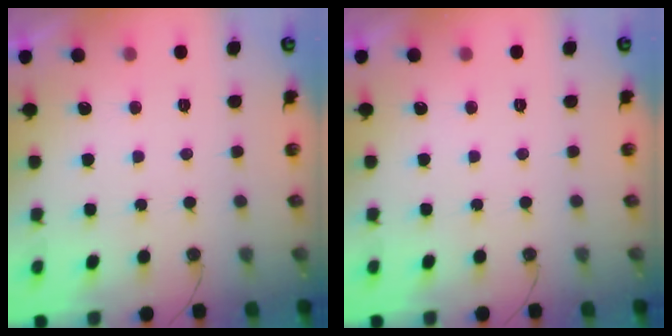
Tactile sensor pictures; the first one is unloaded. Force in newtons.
{"total": 0.0}